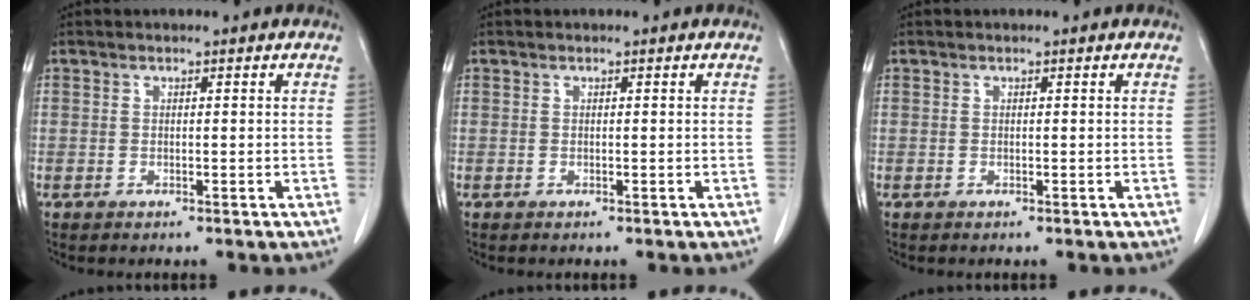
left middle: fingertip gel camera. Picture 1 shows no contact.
{"total": 0.0}
{"total": 0.0}